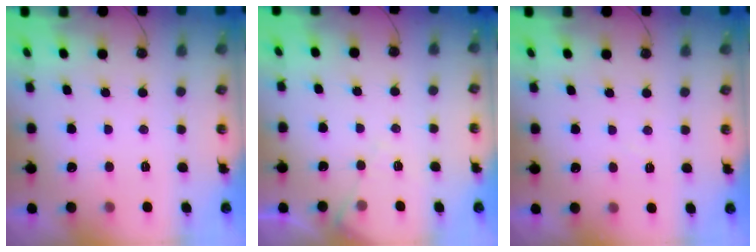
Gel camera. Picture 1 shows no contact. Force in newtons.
{"total": 5.7, "press": 5.7, "slide": 0.8}
{"total": 4.3, "press": 4.2, "slide": 0.6}